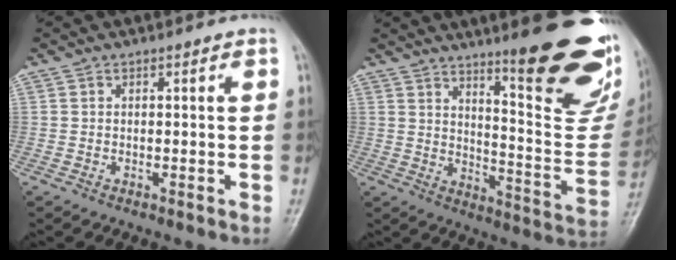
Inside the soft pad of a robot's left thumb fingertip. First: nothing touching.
{"total": 24.0, "force": [15.5, 4.9, 17.7], "torque": [-0.202, -0.106, 0.215]}